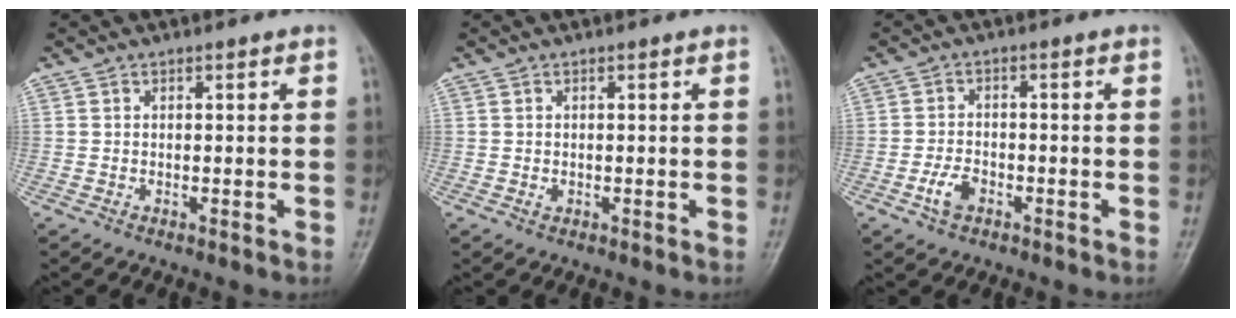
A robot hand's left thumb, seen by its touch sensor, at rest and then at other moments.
{"total": 0.7, "force": [0.0, 0.5, 0.5], "torque": [-0.007, 0.002, 0.005]}
{"total": 3.7, "force": [-1.7, 2.2, 2.4], "torque": [-0.045, 0.012, -0.033]}